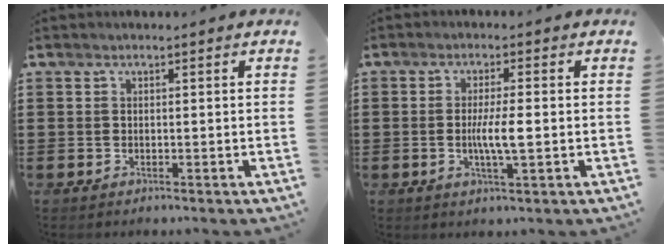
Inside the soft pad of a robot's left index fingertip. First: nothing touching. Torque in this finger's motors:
{"motor_torque": [0.33, 0.03, 0.17, 0.07]}